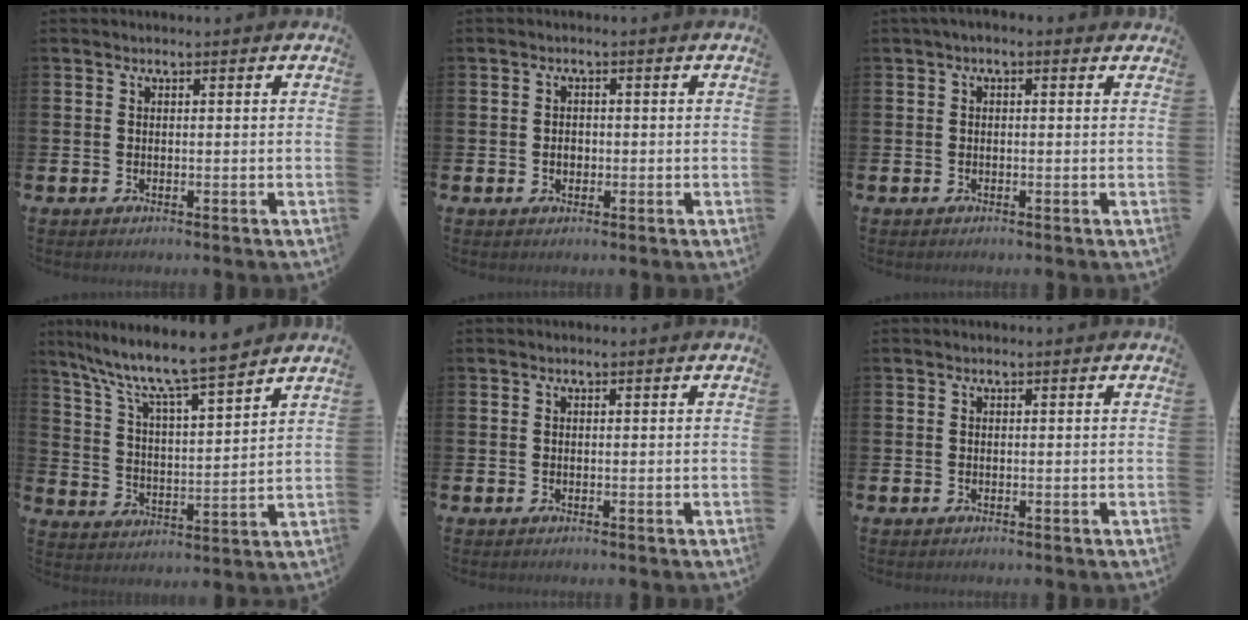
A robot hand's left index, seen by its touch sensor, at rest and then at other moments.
{"total": 1.6, "force": [-0.3, 1.3, 0.9], "torque": [-0.009, 0.005, -0.009]}
{"total": 0.8, "force": [-0.3, 0.4, 0.7], "torque": [-0.010, 0.005, -0.007]}
{"total": 9.4, "force": [8.4, 0.8, 4.1], "torque": [-0.110, -0.055, 0.141]}
{"total": 0.0}
{"total": 0.0}